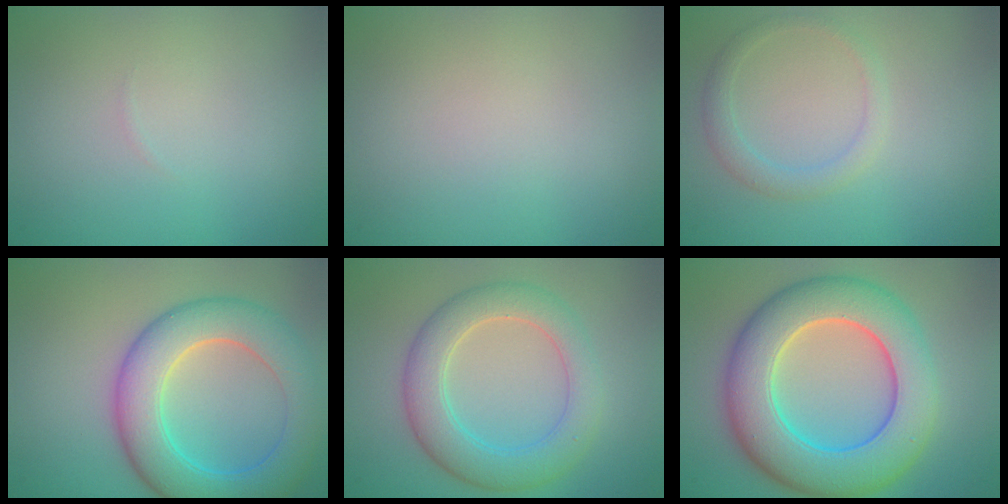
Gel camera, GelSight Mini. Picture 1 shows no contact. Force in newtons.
{"total": 0.0}
{"total": 1.8, "press": 1.8, "slide": 0.1}
{"total": 7.9, "press": 7.9, "slide": 0.2}
{"total": 5.4, "press": 5.4, "slide": 0.2}
{"total": 10.8, "press": 10.8, "slide": 0.6}